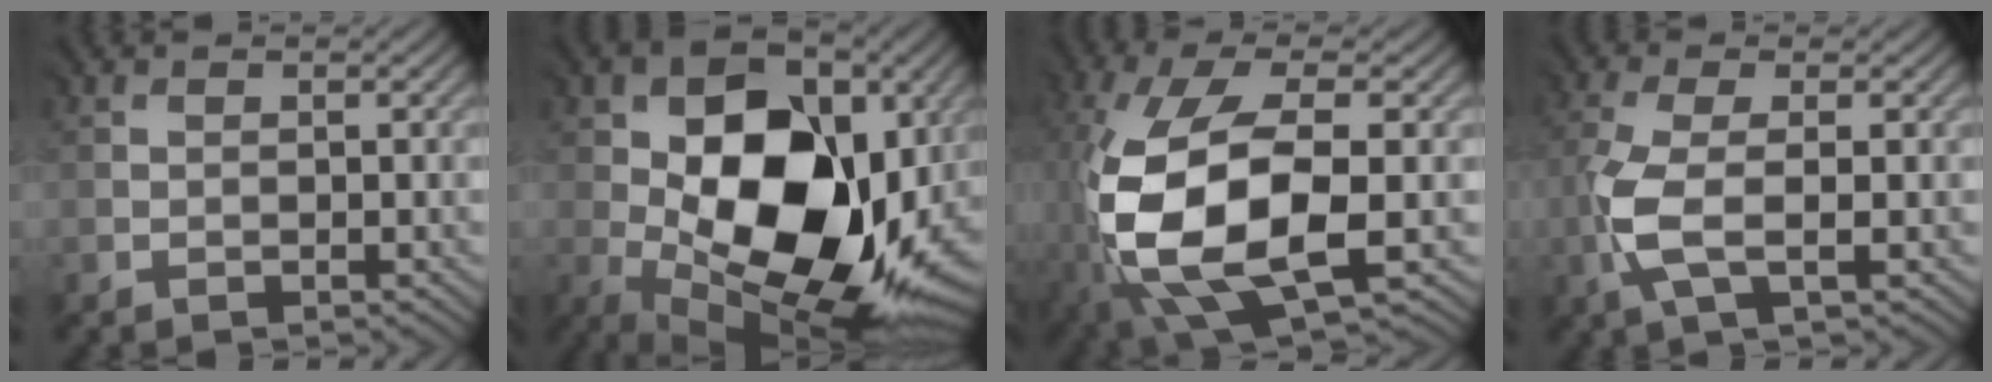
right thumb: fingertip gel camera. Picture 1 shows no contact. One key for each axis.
{"total": 17.6, "fx": -0.2, "fy": 10.9, "fz": 13.8, "tx": -0.236, "ty": -0.015, "tz": -0.007}
{"total": 14.4, "fx": -2.9, "fy": 6.6, "fz": 12.4, "tx": -0.291, "ty": -0.016, "tz": -0.053}
{"total": 4.8, "fx": -1.2, "fy": 1.6, "fz": 4.4, "tx": -0.115, "ty": 0.002, "tz": -0.027}